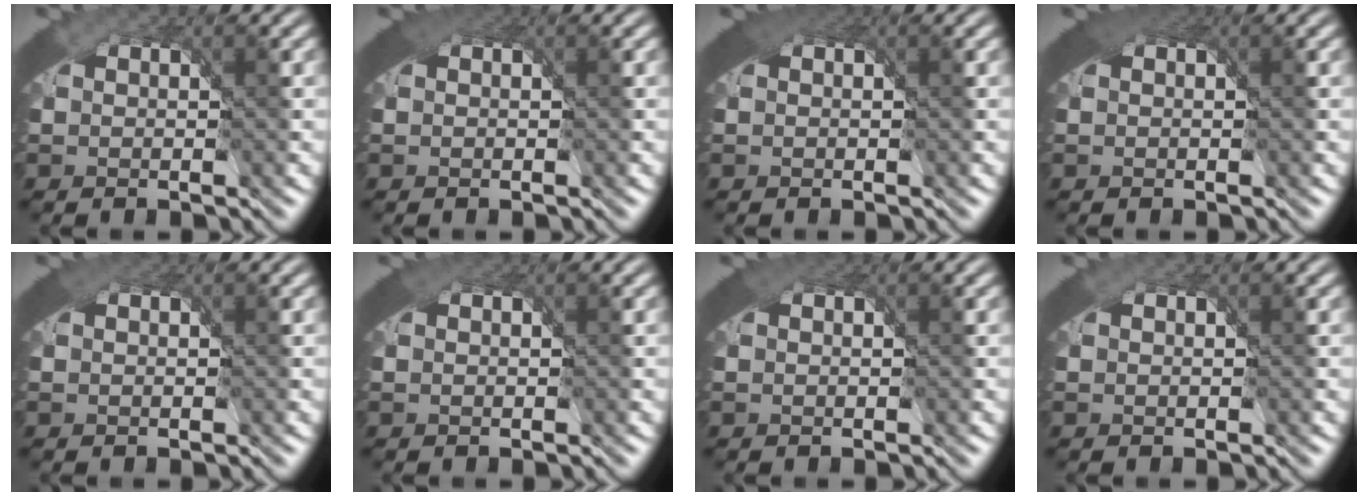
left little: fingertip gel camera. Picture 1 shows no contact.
{"total": 1.8, "force": [0.9, 0.9, 1.2], "torque": [-0.021, -0.005, 0.016]}
{"total": 2.2, "force": [1.0, 1.2, 1.6], "torque": [-0.028, -0.007, 0.017]}
{"total": 2.4, "force": [1.0, 1.3, 1.8], "torque": [-0.032, -0.007, 0.017]}
{"total": 1.3, "force": [0.7, 0.8, 0.7], "torque": [-0.014, -0.002, 0.012]}
{"total": 1.4, "force": [0.8, 0.9, 0.8], "torque": [-0.014, -0.003, 0.013]}
{"total": 1.6, "force": [0.9, 1.0, 1.0], "torque": [-0.019, -0.003, 0.014]}
{"total": 0.0}